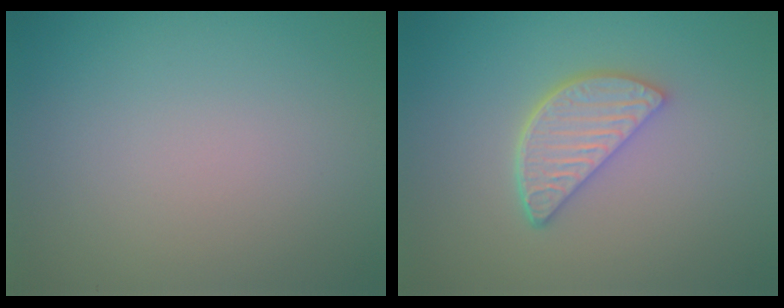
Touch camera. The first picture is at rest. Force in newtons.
{"total": 3.9, "press": 3.2, "slide": 2.3}